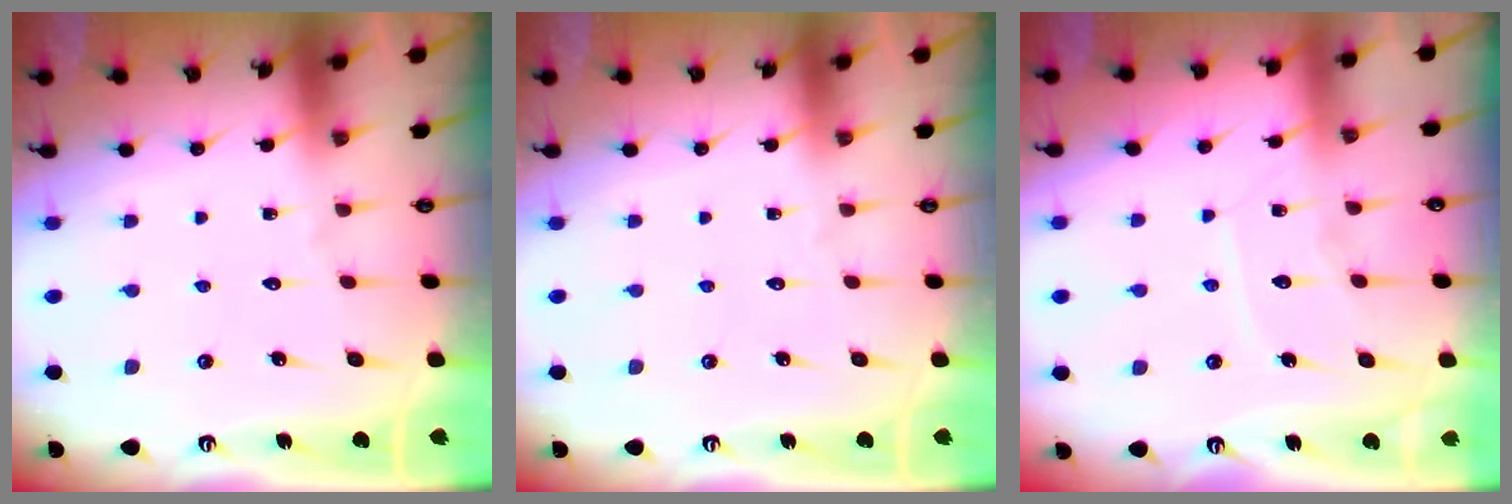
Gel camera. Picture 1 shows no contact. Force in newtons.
{"total": 0.0}
{"total": 7.7, "press": 7.7, "slide": 0.6}